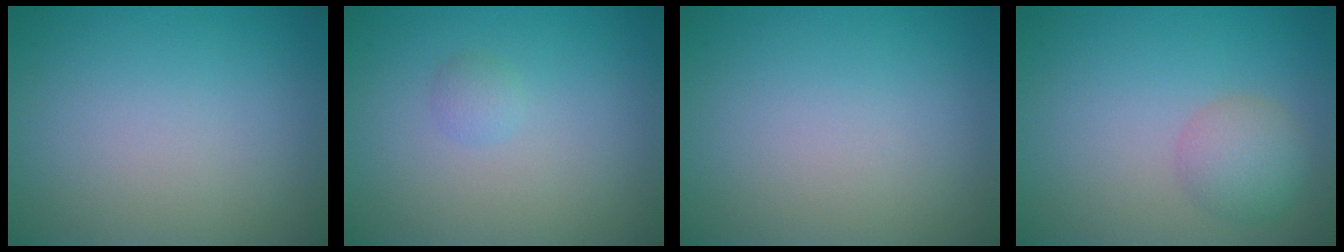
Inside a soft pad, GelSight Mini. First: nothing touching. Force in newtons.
{"total": 0.9, "press": 0.9, "slide": 0.0}
{"total": 0.0}
{"total": 2.9, "press": 2.8, "slide": 0.3}